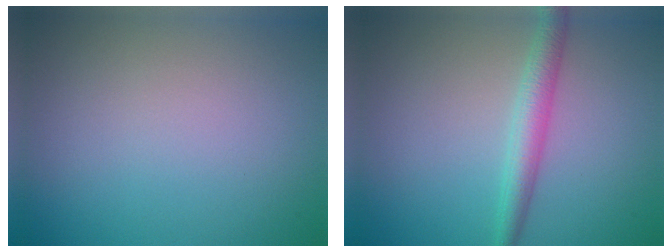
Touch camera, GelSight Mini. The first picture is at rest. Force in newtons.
{"total": 2.9, "press": 2.9, "slide": 0.0}